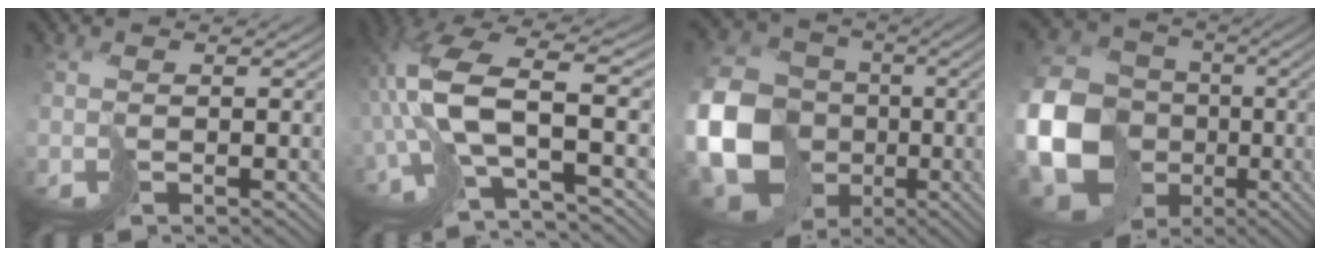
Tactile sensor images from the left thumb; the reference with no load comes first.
{"total": 12.6, "force": [-1.9, 4.7, 11.6], "torque": [-0.266, 0.000, -0.033]}
{"total": 18.0, "force": [-4.3, 15.5, 8.2], "torque": [-0.232, -0.041, -0.085]}
{"total": 16.7, "force": [-3.9, 14.2, 7.7], "torque": [-0.230, -0.035, -0.067]}